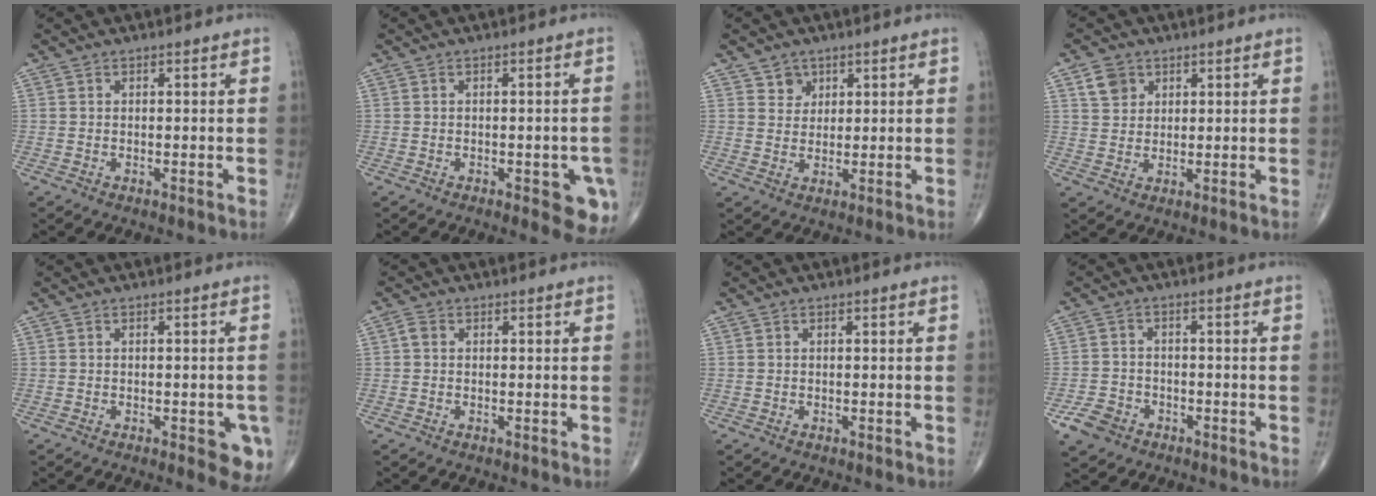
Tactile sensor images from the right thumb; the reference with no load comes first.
{"total": 7.3, "force": [-2.8, 2.8, 6.1], "torque": [-0.047, -0.002, -0.031]}
{"total": 3.2, "force": [1.9, 2.5, 0.5], "torque": [0.012, -0.012, 0.032]}
{"total": 4.6, "force": [2.2, 3.7, 1.6], "torque": [-0.012, -0.007, 0.043]}
{"total": 6.1, "force": [-2.4, 2.4, 5.0], "torque": [-0.036, -0.002, -0.025]}
{"total": 1.3, "force": [0.1, 1.0, 0.9], "torque": [-0.015, 0.004, 0.000]}
{"total": 0.0}
{"total": 5.3, "force": [-3.0, 4.0, 1.9], "torque": [-0.031, 0.015, -0.051]}